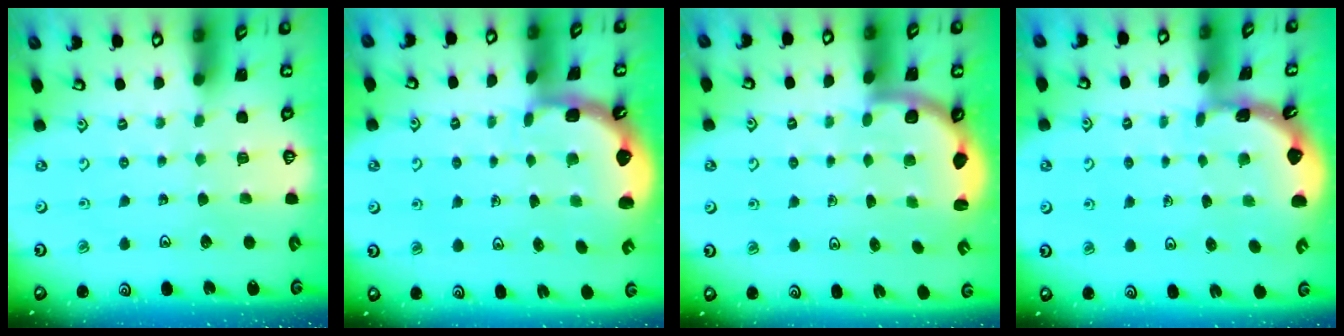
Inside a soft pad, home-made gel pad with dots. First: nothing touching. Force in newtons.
{"total": 2.3, "press": 1.7, "slide": 1.6}
{"total": 3.1, "press": 3.0, "slide": 0.8}
{"total": 1.7, "press": 1.7, "slide": 0.1}